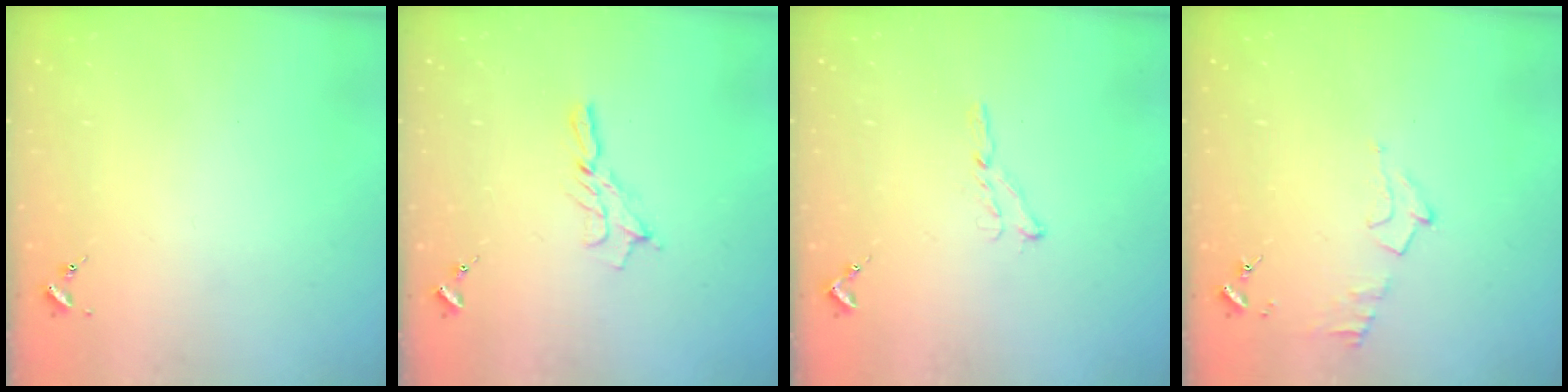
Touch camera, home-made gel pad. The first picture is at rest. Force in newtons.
{"total": 7.2, "press": 7.2, "slide": 0.4}
{"total": 5.8, "press": 5.8, "slide": 0.6}
{"total": 6.8, "press": 6.8, "slide": 0.8}